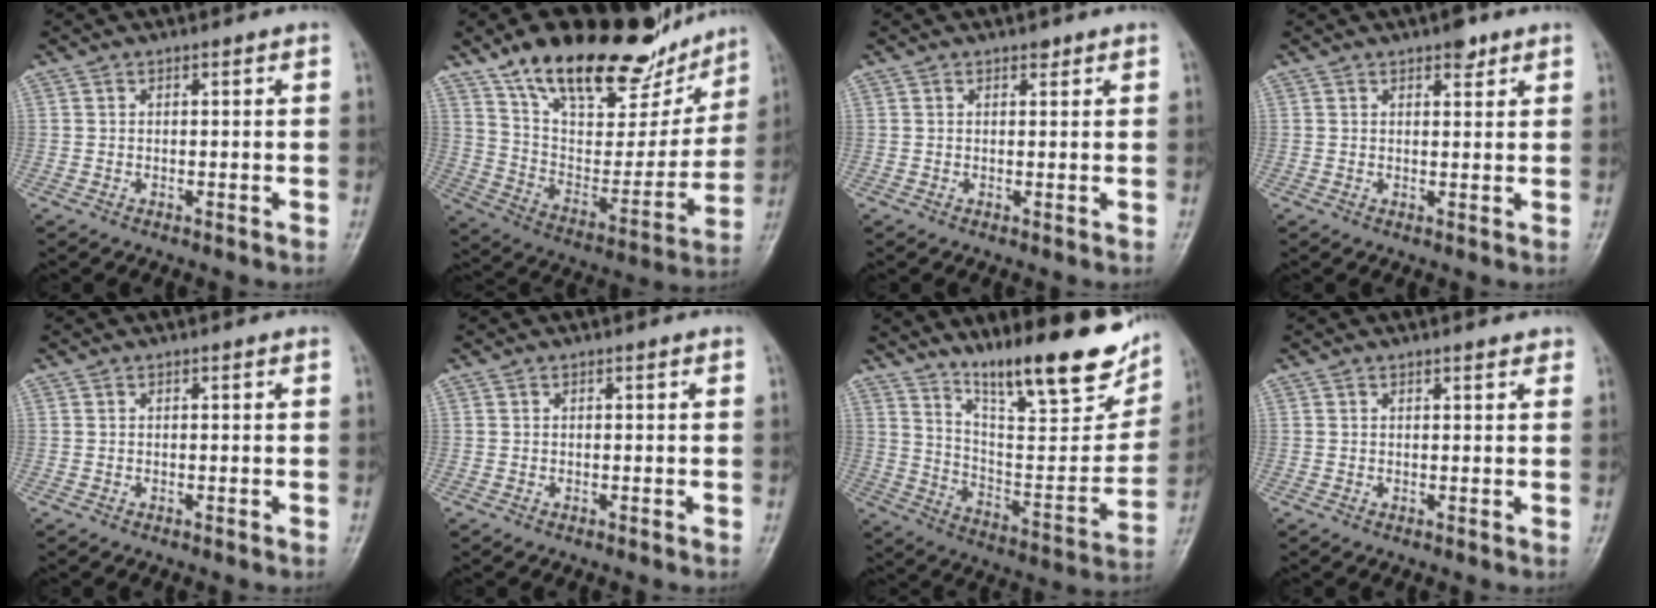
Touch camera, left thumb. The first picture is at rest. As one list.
[{"total": 28.2, "force": [19.3, 12.1, 16.6], "torque": [-0.214, -0.053, 0.313]}, {"total": 1.0, "force": [0.8, 0.5, 0.4], "torque": [-0.001, -0.005, 0.008]}, {"total": 2.8, "force": [2.0, 1.2, 1.6], "torque": [-0.013, -0.009, 0.026]}, {"total": 0.0}, {"total": 0.0}, {"total": 23.2, "force": [15.4, 5.9, 16.4], "torque": [-0.205, -0.071, 0.251]}, {"total": 1.5, "force": [1.2, 0.5, 0.7], "torque": [-0.006, -0.005, 0.013]}]